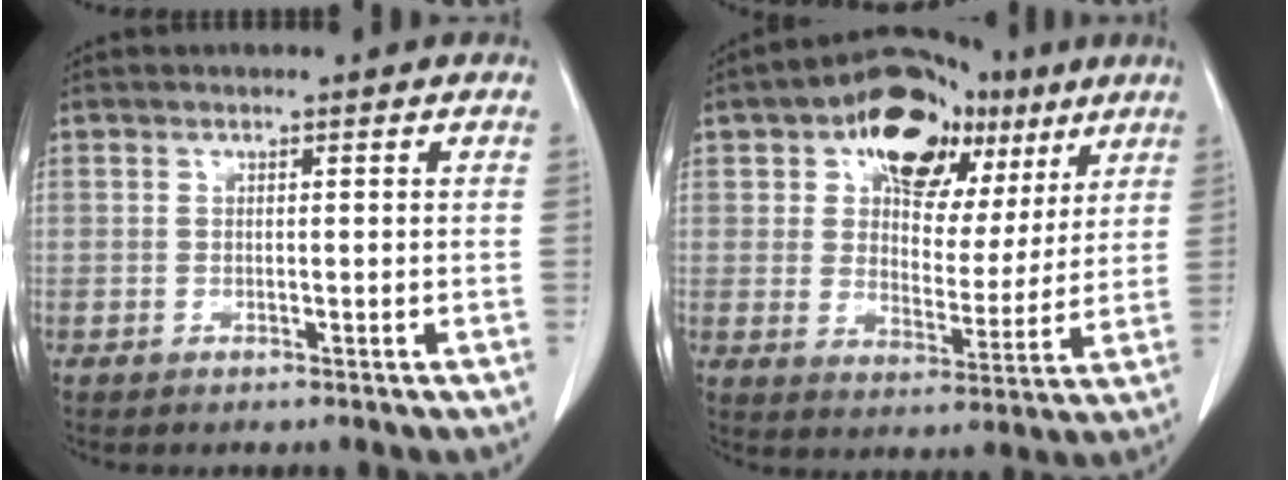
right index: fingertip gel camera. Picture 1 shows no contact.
{"total": 15.5, "force": [8.2, 9.7, 8.9], "torque": [-0.107, 0.033, 0.127]}